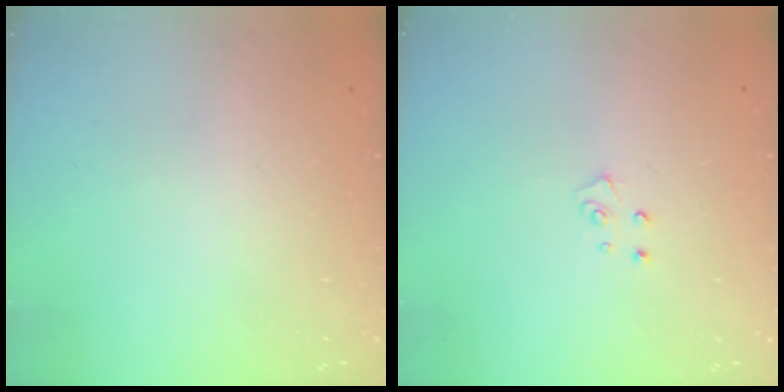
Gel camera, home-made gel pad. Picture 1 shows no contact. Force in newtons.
{"total": 4.2, "press": 4.1, "slide": 0.4}